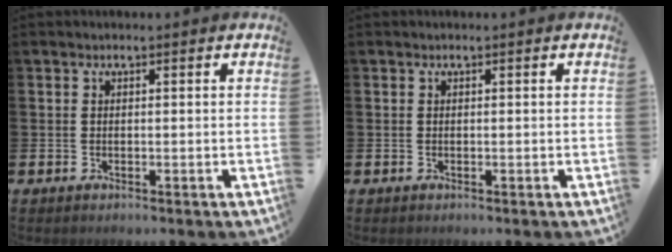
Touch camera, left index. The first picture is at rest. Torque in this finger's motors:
{"motor_torque": [0.00, 0.00, 0.00, 0.00]}